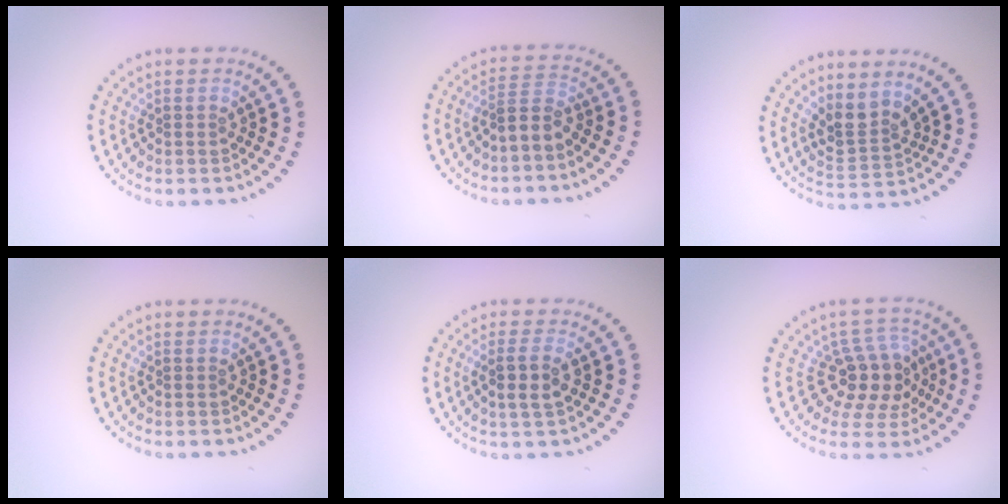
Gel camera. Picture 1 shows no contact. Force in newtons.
{"total": 2.1, "press": 1.5, "slide": 1.4}
{"total": 2.7, "press": 2.1, "slide": 1.7}
{"total": 0.0}
{"total": 2.4, "press": 2.2, "slide": 0.9}
{"total": 4.2, "press": 3.6, "slide": 2.1}